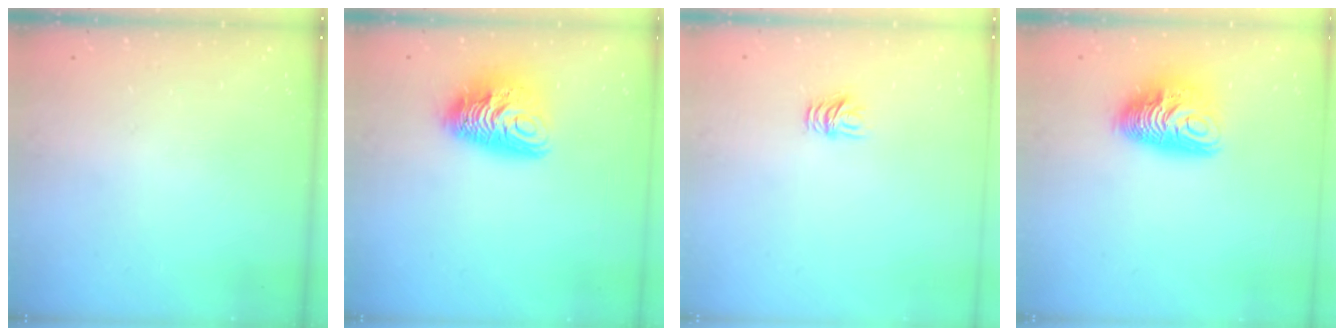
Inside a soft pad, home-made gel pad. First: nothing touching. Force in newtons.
{"total": 11.5, "press": 11.5, "slide": 1.1}
{"total": 4.4, "press": 4.4, "slide": 0.3}
{"total": 10.2, "press": 10.2, "slide": 0.7}